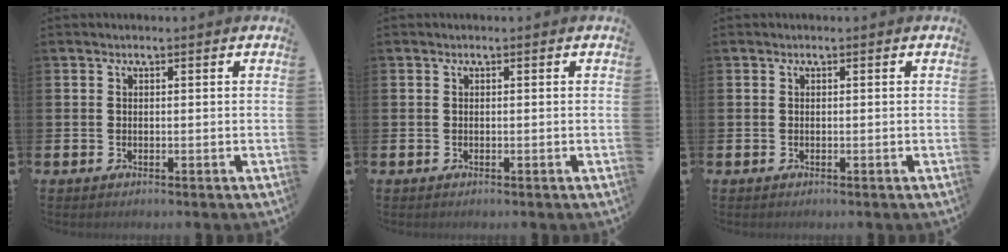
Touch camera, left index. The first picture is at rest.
{"total": 0.0}
{"total": 0.0}